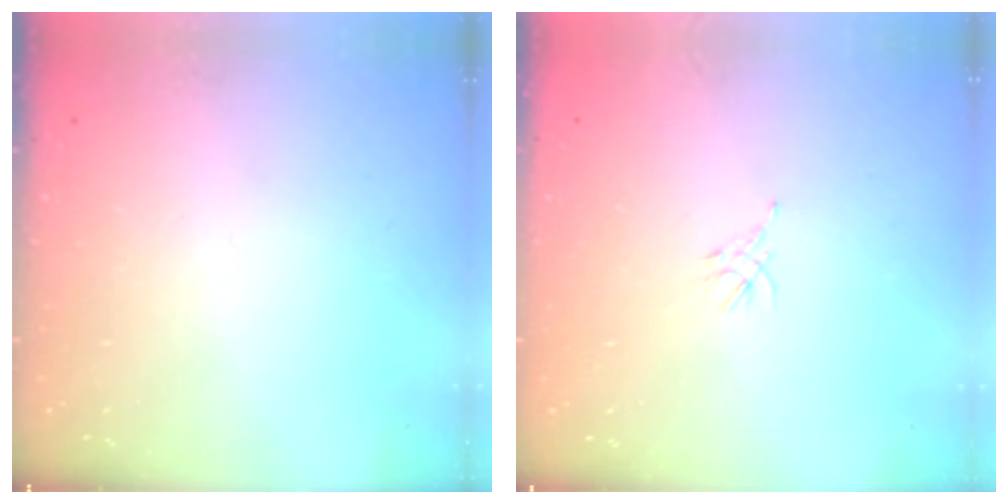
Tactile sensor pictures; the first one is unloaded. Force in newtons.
{"total": 2.0, "press": 1.9, "slide": 0.7}